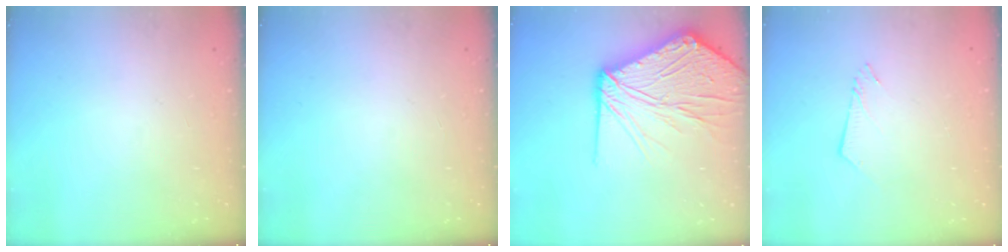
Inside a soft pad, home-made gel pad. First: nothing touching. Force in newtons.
{"total": 0.0}
{"total": 21.9, "press": 21.7, "slide": 2.3}
{"total": 3.4, "press": 3.4, "slide": 0.3}